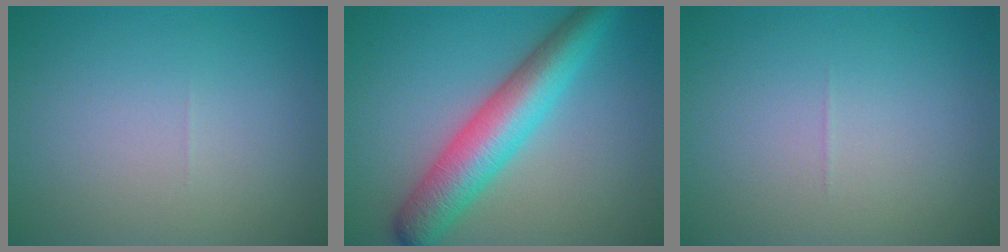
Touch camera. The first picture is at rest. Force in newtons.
{"total": 7.1, "press": 7.1, "slide": 0.2}
{"total": 0.0}